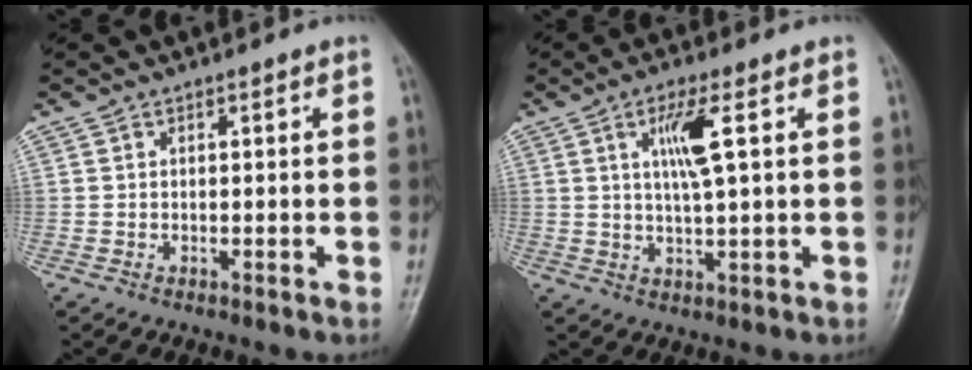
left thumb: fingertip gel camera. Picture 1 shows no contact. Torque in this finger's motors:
{"motor_torque": [1.20, 0.89, 1.06, -0.06, 0.20]}